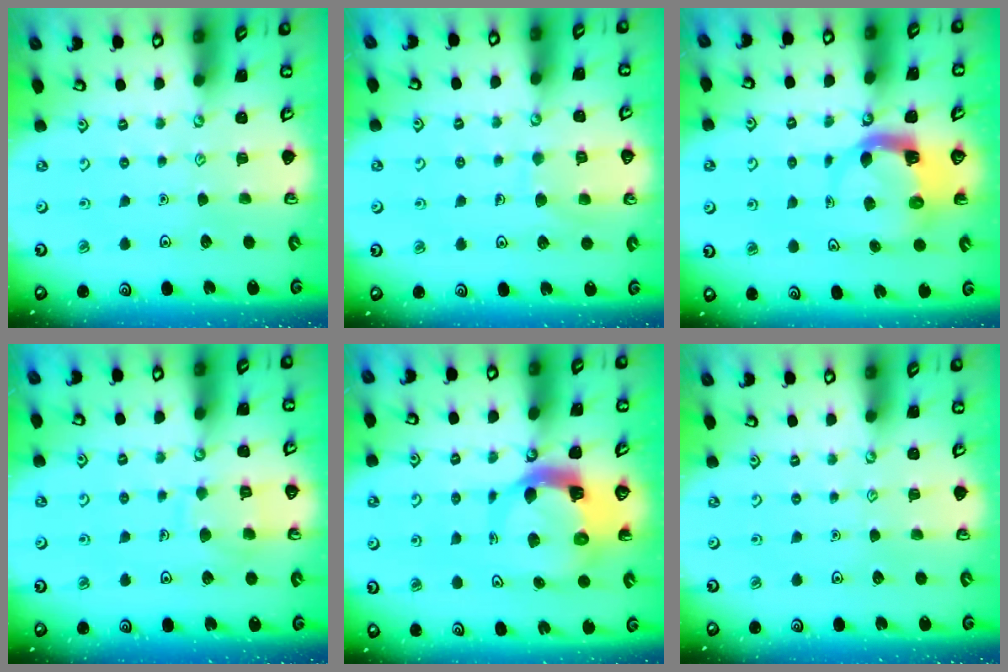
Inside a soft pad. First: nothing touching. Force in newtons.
{"total": 7.4, "press": 7.4, "slide": 0.4}
{"total": 4.4, "press": 4.3, "slide": 0.8}
{"total": 8.0, "press": 8.0, "slide": 0.8}
{"total": 8.2, "press": 8.2, "slide": 1.1}
{"total": 0.0}